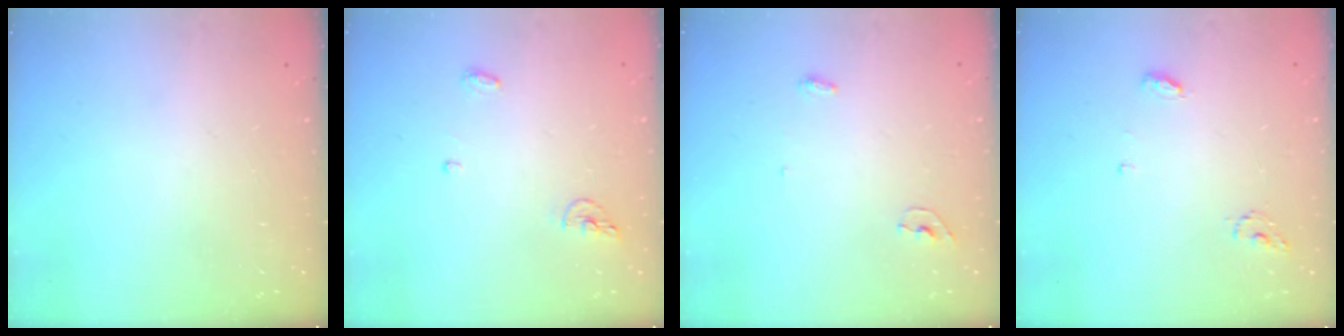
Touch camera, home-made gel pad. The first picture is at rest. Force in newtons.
{"total": 5.2, "press": 5.0, "slide": 1.2}
{"total": 6.4, "press": 4.1, "slide": 4.9}
{"total": 5.1, "press": 5.1, "slide": 0.4}